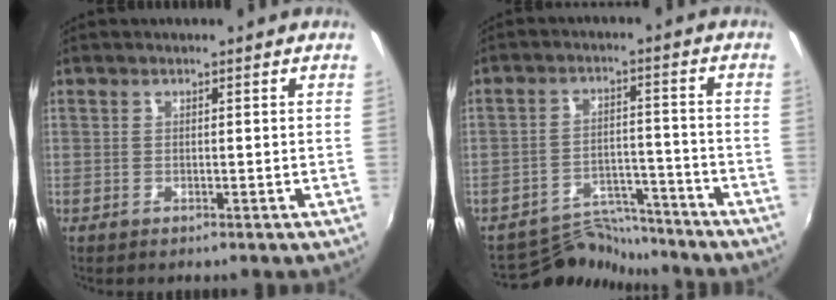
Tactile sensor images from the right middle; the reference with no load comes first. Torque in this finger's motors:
{"motor_torque": [-0.81, -0.34, -0.37, -0.13]}